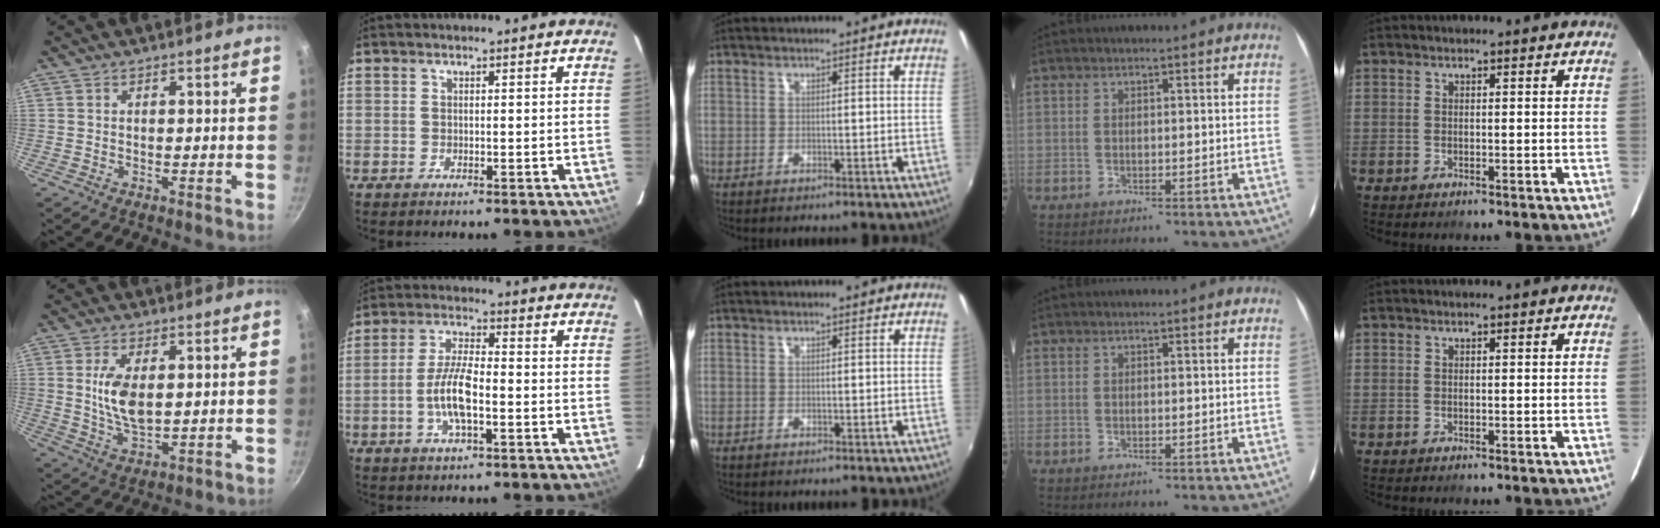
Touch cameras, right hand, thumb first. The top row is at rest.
{"thumb": {"total": 8.6, "force": [1.4, 4.4, 7.3], "torque": [-0.138, -0.014, 0.032]}, "index": {"total": 8.1, "force": [-2.3, 2.3, 7.4], "torque": [-0.150, 0.003, -0.047]}}